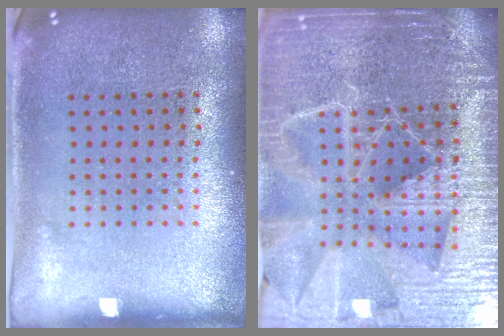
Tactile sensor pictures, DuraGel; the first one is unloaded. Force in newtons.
{"total": 5.7, "press": 5.0, "slide": 2.6}